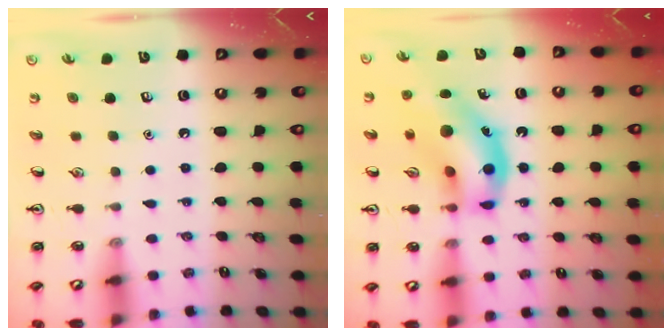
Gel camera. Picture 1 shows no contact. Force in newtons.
{"total": 17.4, "press": 17.1, "slide": 3.0}